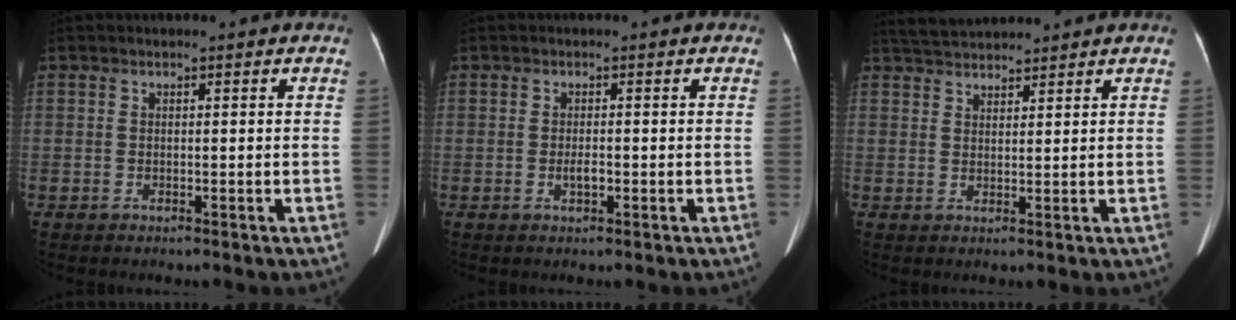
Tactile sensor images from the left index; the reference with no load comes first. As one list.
[{"total": 1.4, "force": [-0.4, 0.5, 1.2], "torque": [-0.024, 0.001, -0.008]}, {"total": 6.2, "force": [5.9, 0.8, 1.7], "torque": [-0.033, 0.036, 0.103]}]